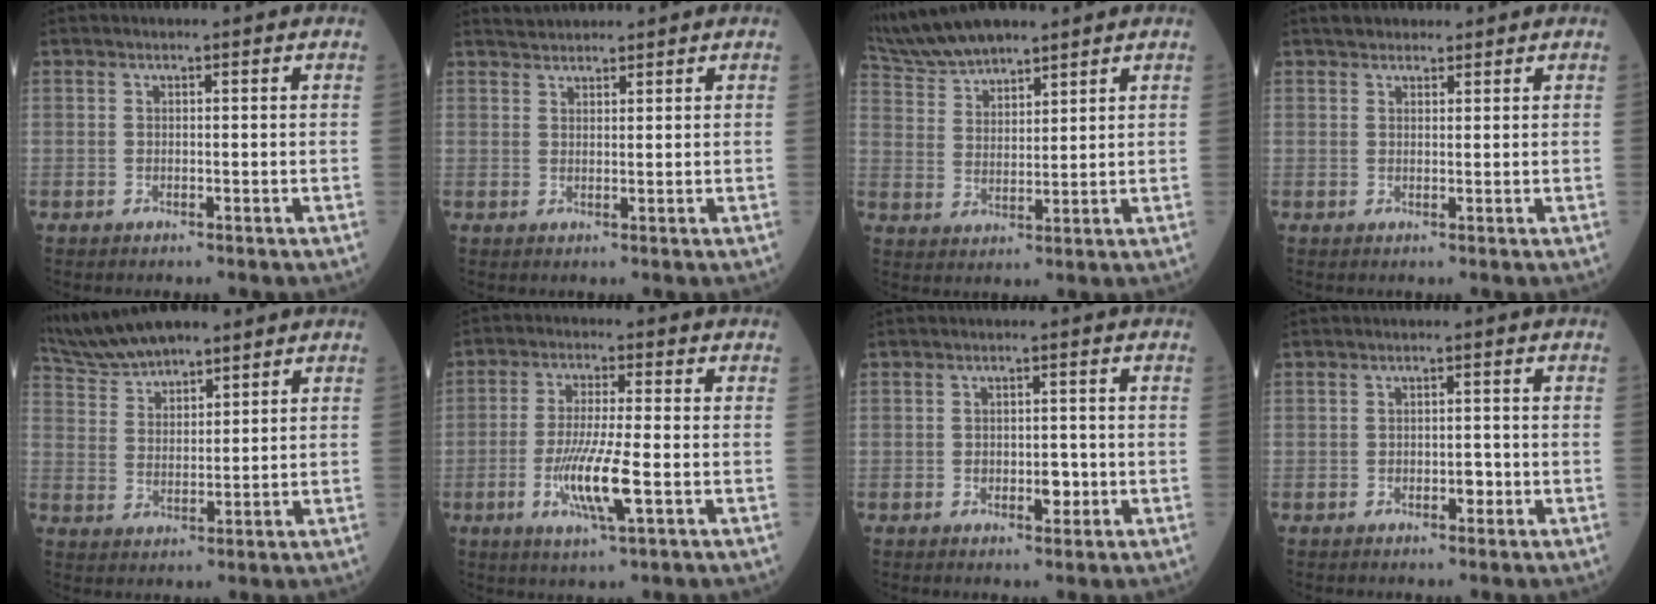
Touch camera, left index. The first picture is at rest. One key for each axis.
{"total": 2.7, "fx": 2.6, "fy": 0.6, "fz": 0.2, "tx": -0.011, "ty": 0.022, "tz": 0.048}
{"total": 9.7, "fx": 8.7, "fy": 1.9, "fz": 3.8, "tx": -0.089, "ty": 0.023, "tz": 0.175}
{"total": 3.1, "fx": 2.6, "fy": 1.4, "fz": 1.0, "tx": -0.013, "ty": 0.020, "tz": 0.038}
{"total": 8.9, "fx": 7.9, "fy": 2.1, "fz": 3.4, "tx": -0.082, "ty": 0.027, "tz": 0.160}
{"total": 8.7, "fx": -2.5, "fy": 0.6, "fz": 8.3, "tx": -0.165, "ty": -0.015, "tz": -0.047}
{"total": 3.0, "fx": -0.8, "fy": 1.6, "fz": 2.3, "tx": -0.032, "ty": 0.004, "tz": -0.007}
{"total": 1.9, "fx": -0.7, "fy": 0.9, "fz": 1.5, "tx": -0.020, "ty": 0.004, "tz": -0.009}